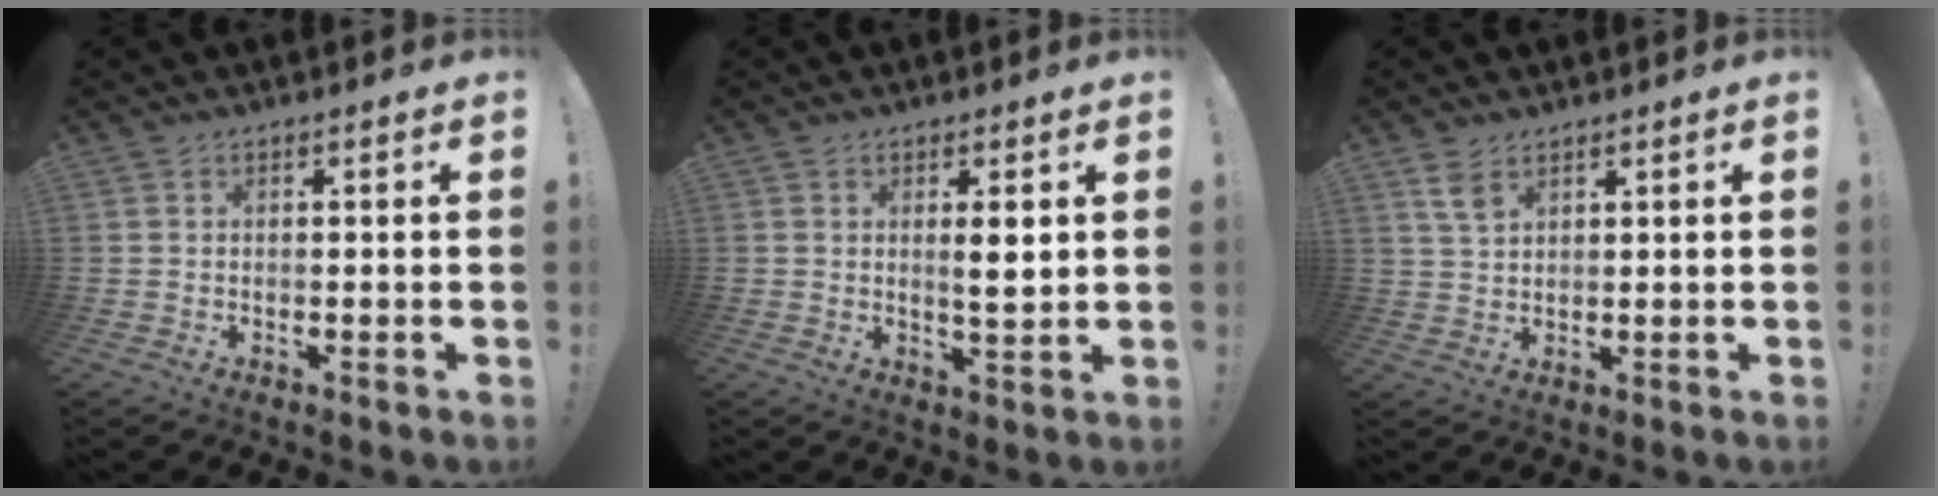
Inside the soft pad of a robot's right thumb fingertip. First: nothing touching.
{"total": 4.6, "force": [1.0, 0.8, 4.4], "torque": [-0.065, -0.012, 0.011]}
{"total": 4.0, "force": [2.7, 1.9, 2.3], "torque": [-0.030, -0.017, 0.049]}